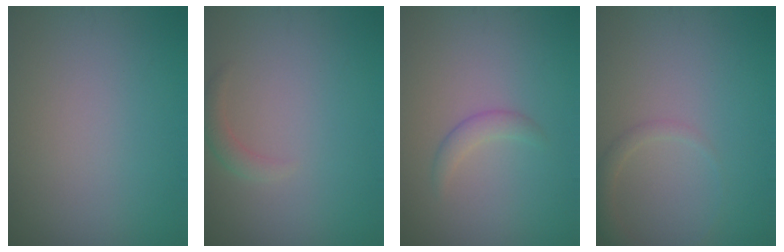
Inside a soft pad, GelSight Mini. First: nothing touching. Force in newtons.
{"total": 1.2, "press": 1.2, "slide": 0.2}
{"total": 1.4, "press": 1.4, "slide": 0.0}
{"total": 1.5, "press": 1.5, "slide": 0.1}